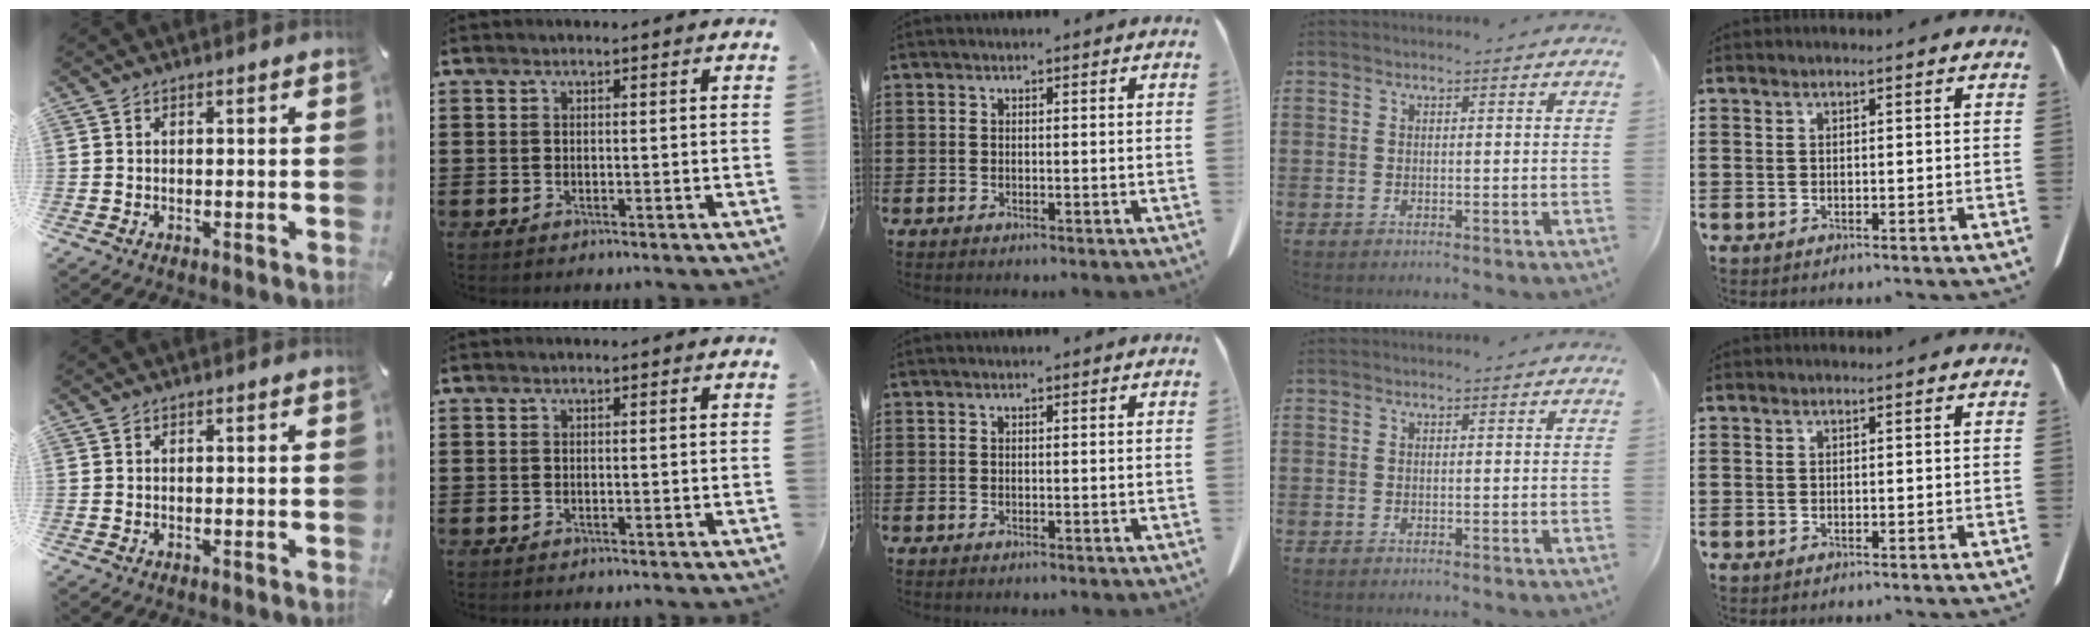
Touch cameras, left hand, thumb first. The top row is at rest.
{}